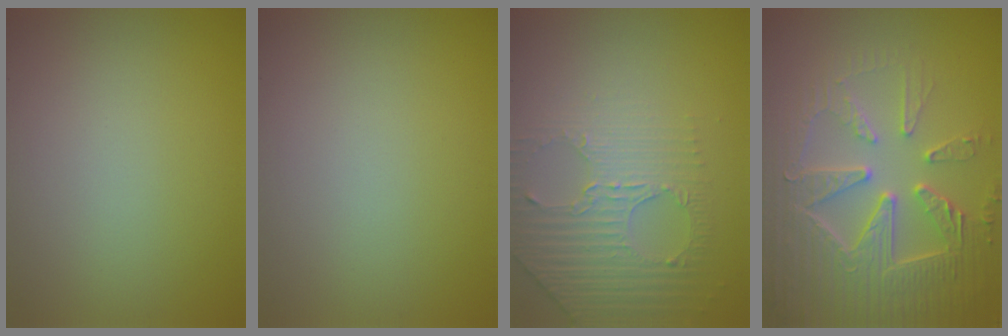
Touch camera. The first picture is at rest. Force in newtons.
{"total": 0.0}
{"total": 4.4, "press": 3.1, "slide": 3.0}
{"total": 7.2, "press": 5.9, "slide": 4.2}